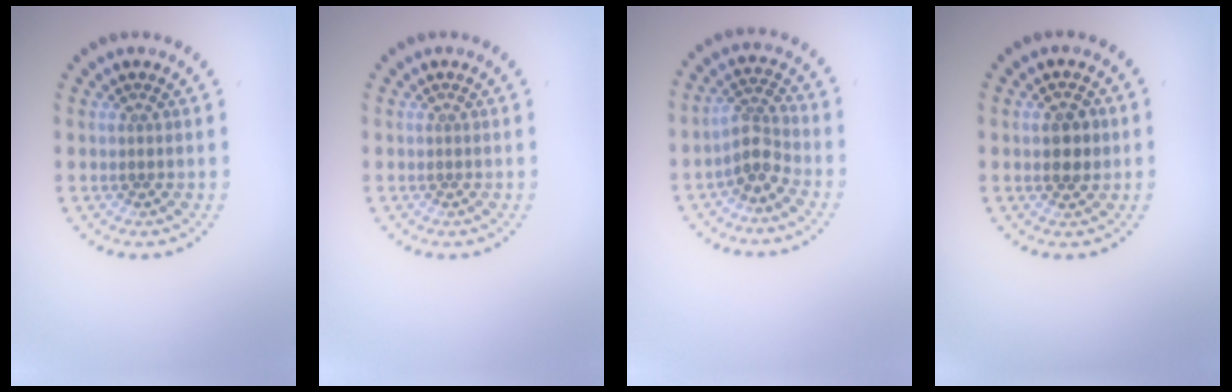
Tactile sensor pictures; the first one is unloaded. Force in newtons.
{"total": 0.0}
{"total": 2.6, "press": 2.1, "slide": 1.5}
{"total": 2.5, "press": 2.5, "slide": 0.1}